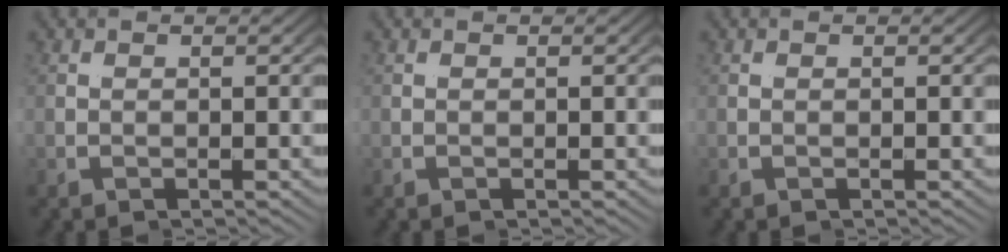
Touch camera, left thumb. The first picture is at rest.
{"total": 0.0}
{"total": 0.0}